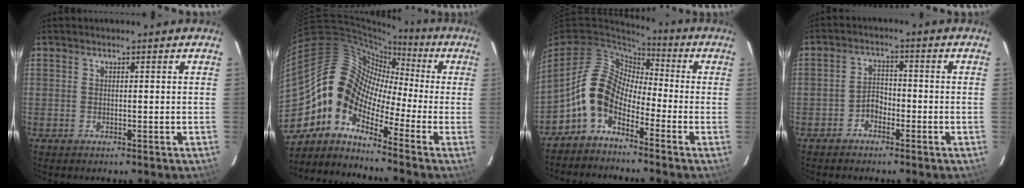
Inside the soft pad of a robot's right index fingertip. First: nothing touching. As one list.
[{"total": 11.0, "force": [-5.1, 7.1, 6.7], "torque": [-0.112, 0.025, -0.127]}, {"total": 9.8, "force": [-4.7, 6.1, 6.1], "torque": [-0.122, 0.017, -0.108]}, {"total": 3.1, "force": [-2.0, 2.0, 1.3], "torque": [-0.026, 0.011, -0.034]}]